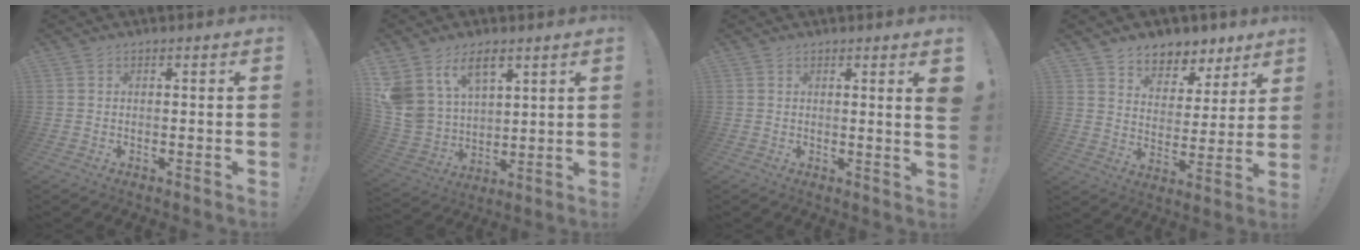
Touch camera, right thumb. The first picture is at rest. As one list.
[{"total": 13.4, "force": [8.0, 8.4, 6.7], "torque": [-0.137, -0.051, 0.156]}, {"total": 3.9, "force": [1.3, -0.3, 3.7], "torque": [-0.046, -0.019, 0.018]}, {"total": 7.4, "force": [5.4, 4.9, 1.2], "torque": [-0.009, -0.050, 0.104]}]